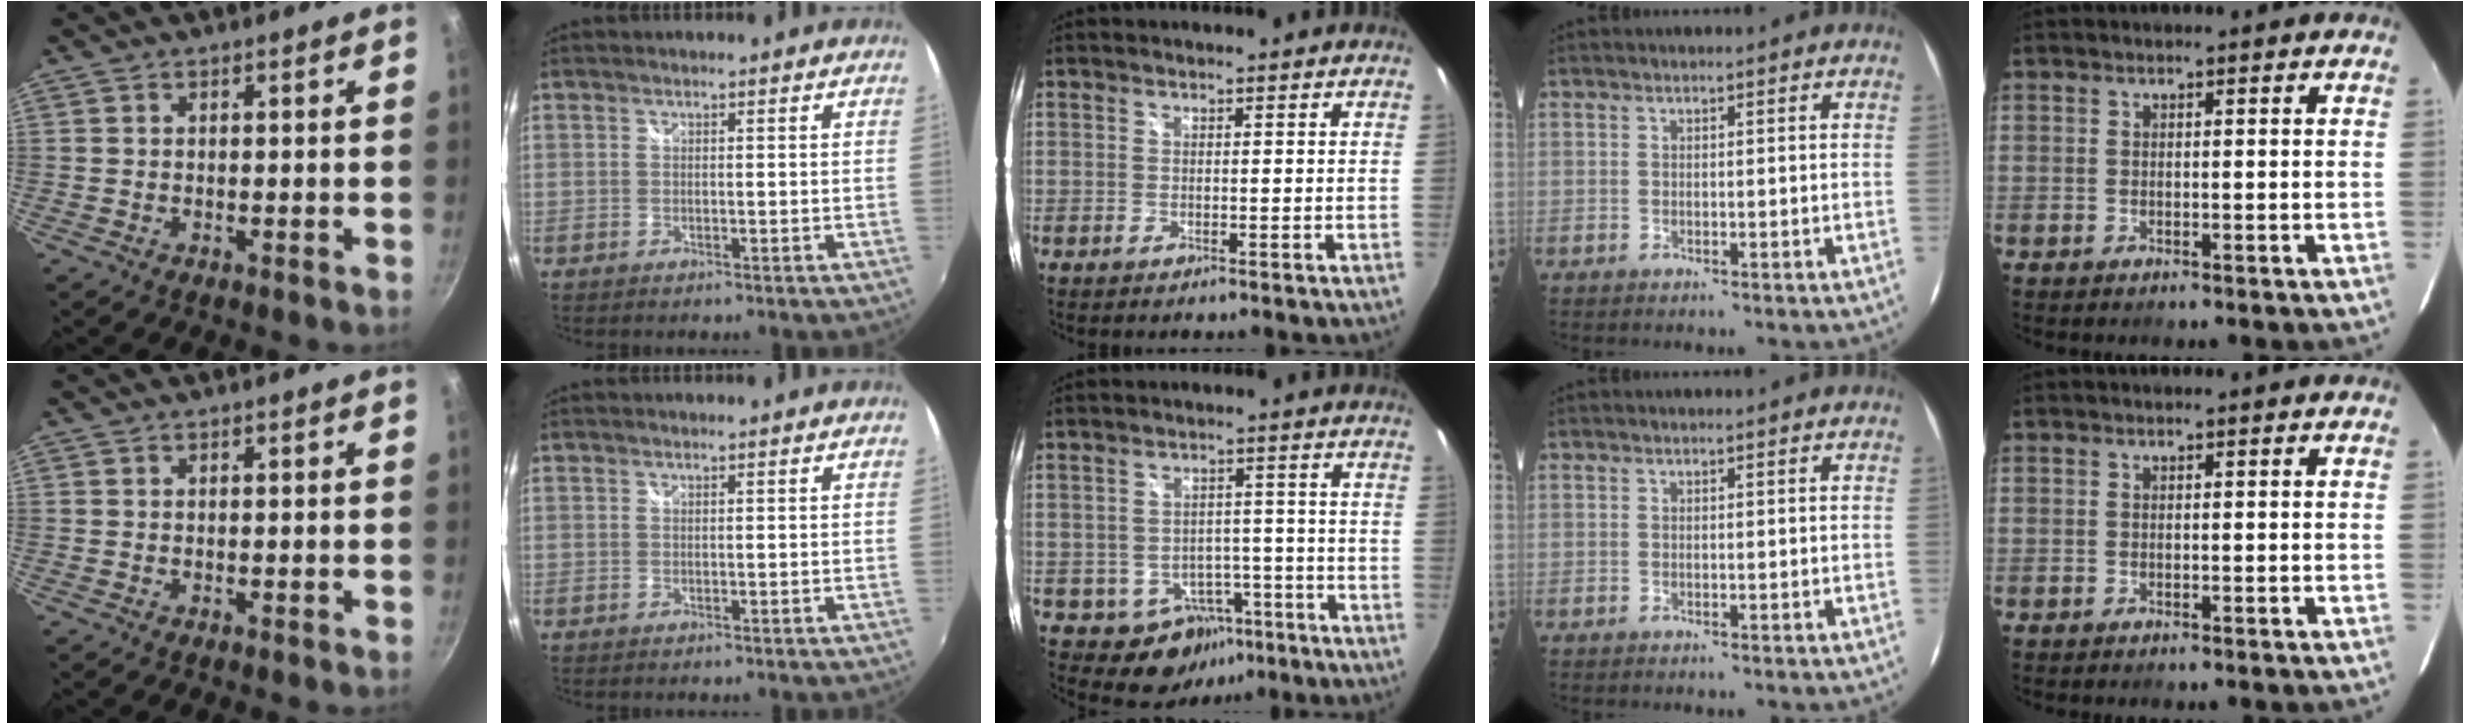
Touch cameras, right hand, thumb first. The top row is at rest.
{"middle": {"total": 8.5, "force": [-4.5, 6.8, 2.4], "torque": [-0.046, 0.023, -0.034]}}